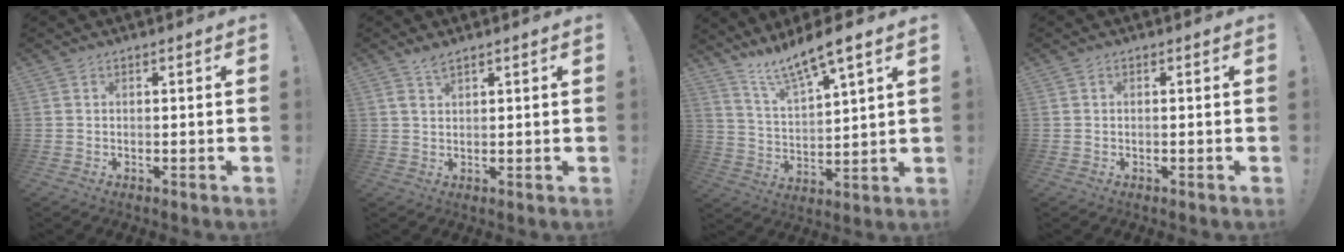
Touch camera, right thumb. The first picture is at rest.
{"total": 2.8, "force": [2.3, 0.8, 1.5], "torque": [-0.017, -0.013, 0.039]}
{"total": 10.4, "force": [9.1, 0.7, 5.0], "torque": [-0.095, -0.068, 0.156]}
{"total": 0.0}